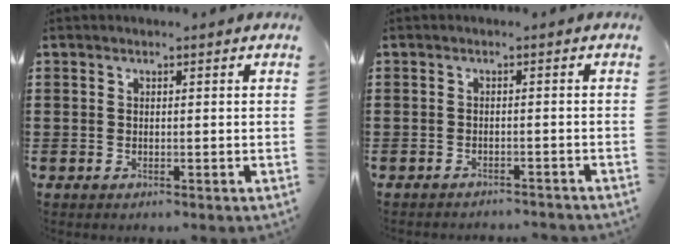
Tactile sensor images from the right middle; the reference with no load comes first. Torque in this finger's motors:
{"motor_torque": [0.36, -0.44, 0.03, 0.06]}